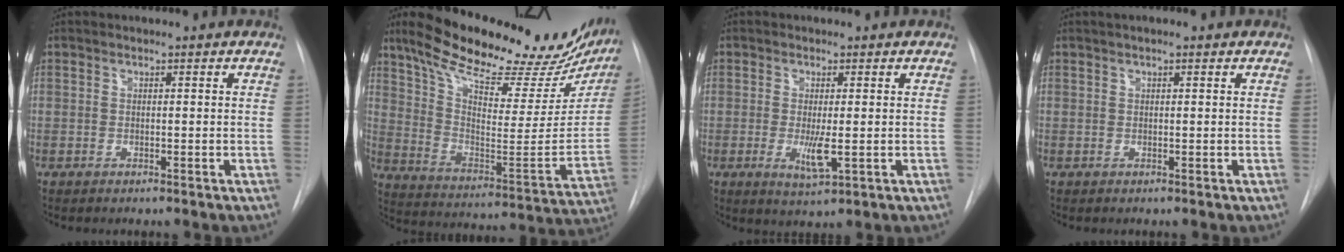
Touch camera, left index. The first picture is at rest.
{"total": 31.0, "force": [24.4, 9.1, 16.8], "torque": [-0.266, -0.018, 0.338]}
{"total": 4.1, "force": [-0.6, 0.8, 4.0], "torque": [-0.075, -0.010, -0.005]}
{"total": 1.8, "force": [1.2, 0.3, 1.3], "torque": [-0.021, 0.012, 0.014]}